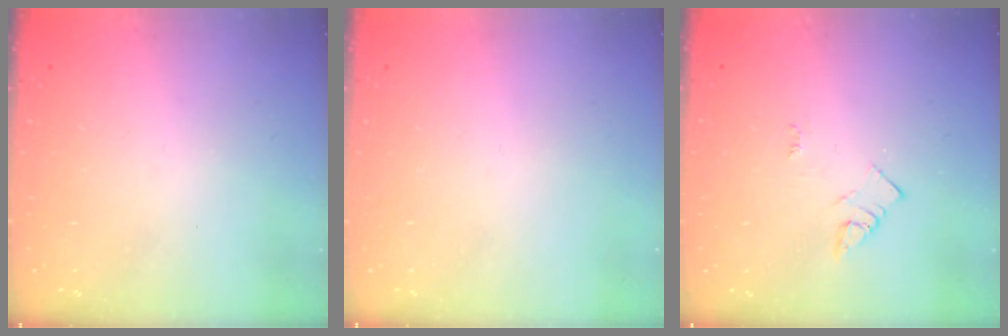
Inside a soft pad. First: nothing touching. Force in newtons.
{"total": 1.5, "press": 1.5, "slide": 0.1}
{"total": 2.3, "press": 2.3, "slide": 0.3}